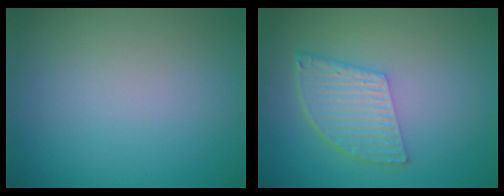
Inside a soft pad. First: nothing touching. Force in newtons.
{"total": 5.1, "press": 3.7, "slide": 3.6}